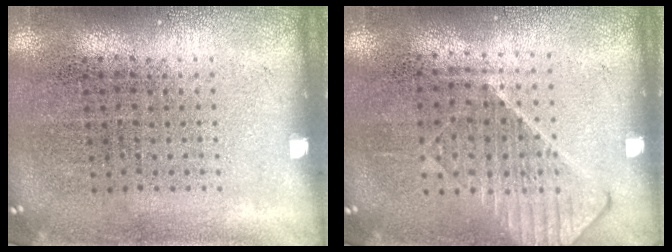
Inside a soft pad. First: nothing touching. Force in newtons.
{"total": 1.1, "press": 1.0, "slide": 0.5}